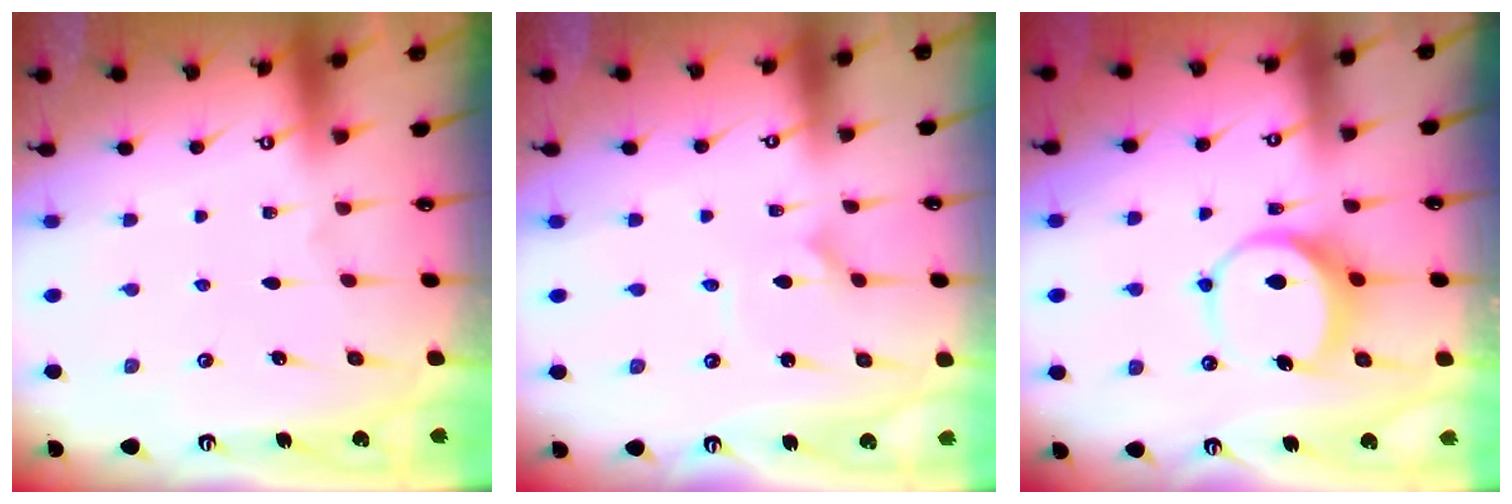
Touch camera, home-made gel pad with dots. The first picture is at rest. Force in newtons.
{"total": 2.1, "press": 2.1, "slide": 0.2}
{"total": 7.7, "press": 7.6, "slide": 0.8}